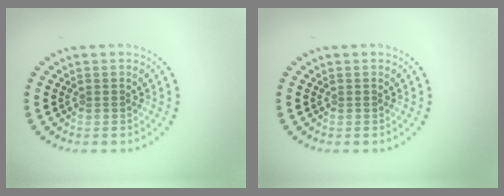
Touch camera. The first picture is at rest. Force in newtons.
{"total": 0.0}